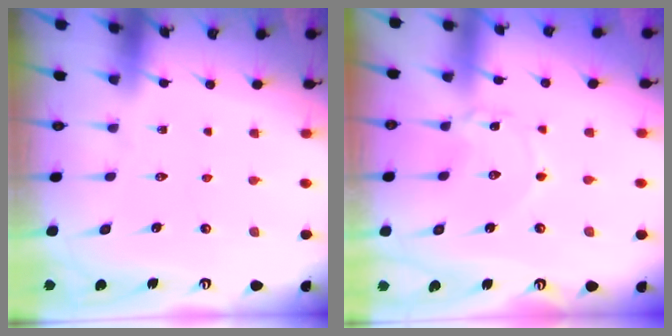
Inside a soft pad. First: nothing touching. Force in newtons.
{"total": 1.2, "press": 1.2, "slide": 0.1}